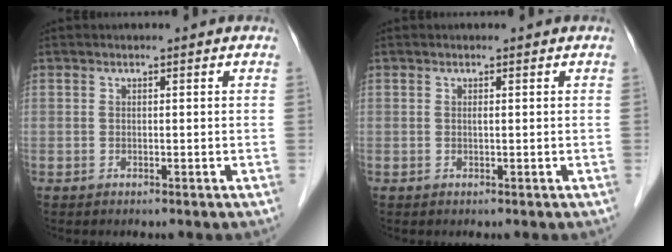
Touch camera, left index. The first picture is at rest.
{"total": 0.0}